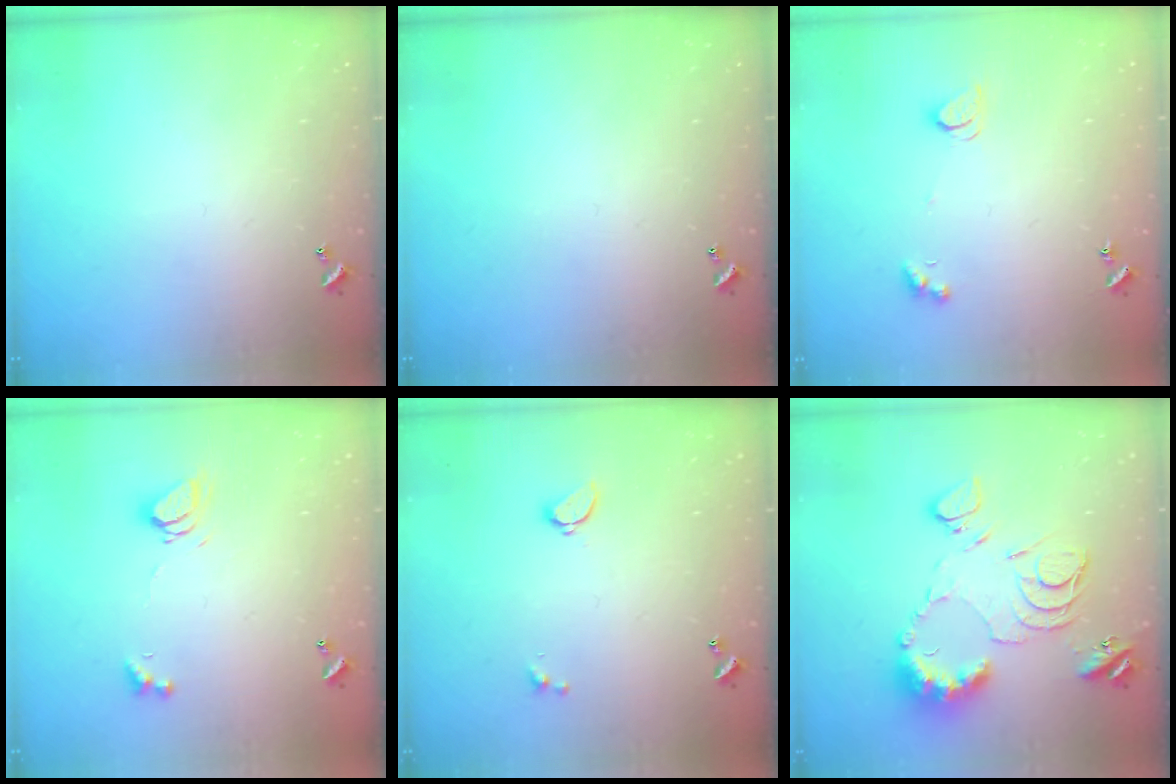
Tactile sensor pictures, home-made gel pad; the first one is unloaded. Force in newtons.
{"total": 0.0}
{"total": 2.1, "press": 2.1, "slide": 0.4}
{"total": 5.5, "press": 5.4, "slide": 0.8}
{"total": 1.7, "press": 1.6, "slide": 0.5}
{"total": 14.4, "press": 14.4, "slide": 1.2}